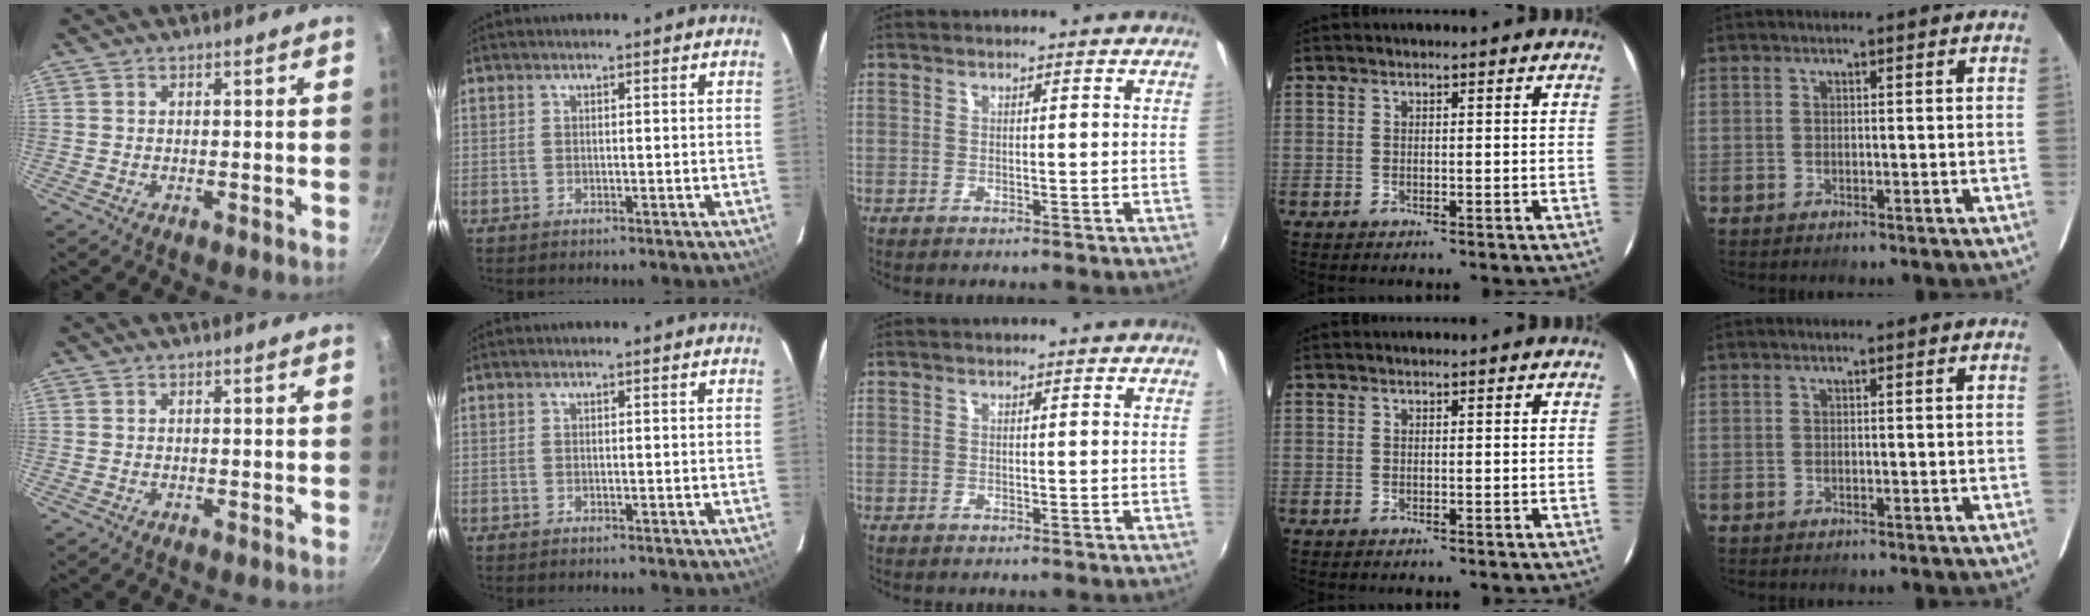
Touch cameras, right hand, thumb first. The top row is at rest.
{}